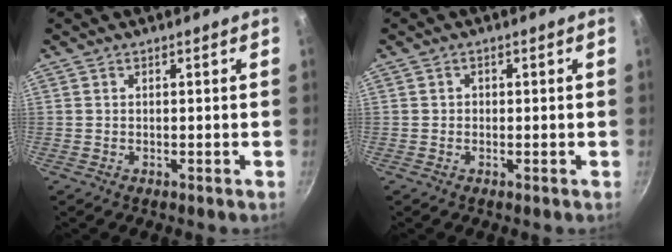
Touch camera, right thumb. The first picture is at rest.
{"total": 0.8, "force": [0.0, 0.7, 0.4], "torque": [0.003, 0.003, -0.005]}